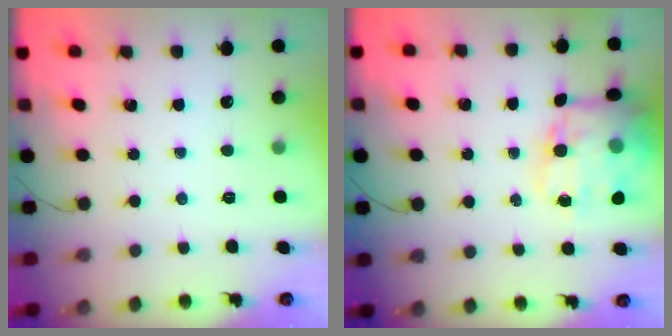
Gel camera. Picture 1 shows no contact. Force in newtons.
{"total": 16.6, "press": 16.3, "slide": 3.4}